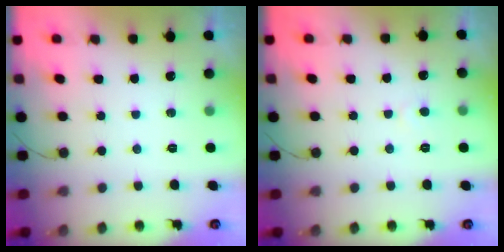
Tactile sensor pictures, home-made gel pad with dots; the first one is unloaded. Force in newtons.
{"total": 3.6, "press": 3.6, "slide": 0.3}